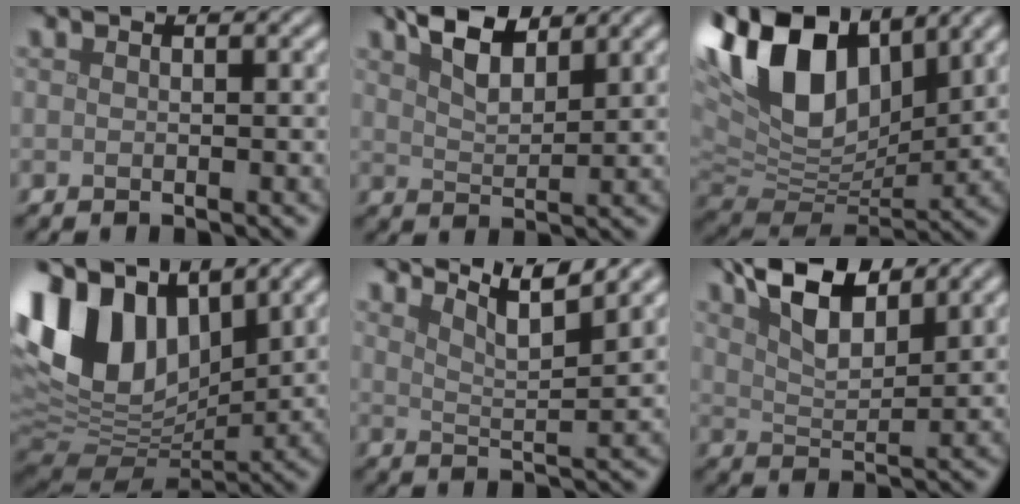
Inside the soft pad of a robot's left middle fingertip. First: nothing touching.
{"total": 4.5, "force": [3.2, 1.7, 2.7], "torque": [-0.055, 0.006, 0.059]}
{"total": 13.9, "force": [6.6, 8.4, 8.9], "torque": [-0.204, 0.031, 0.116]}
{"total": 14.2, "force": [5.8, 9.0, 9.4], "torque": [-0.218, 0.026, 0.098]}
{"total": 6.1, "force": [5.0, 1.0, 3.4], "torque": [-0.049, 0.011, 0.056]}
{"total": 6.8, "force": [4.5, 2.6, 4.4], "torque": [-0.085, 0.011, 0.081]}